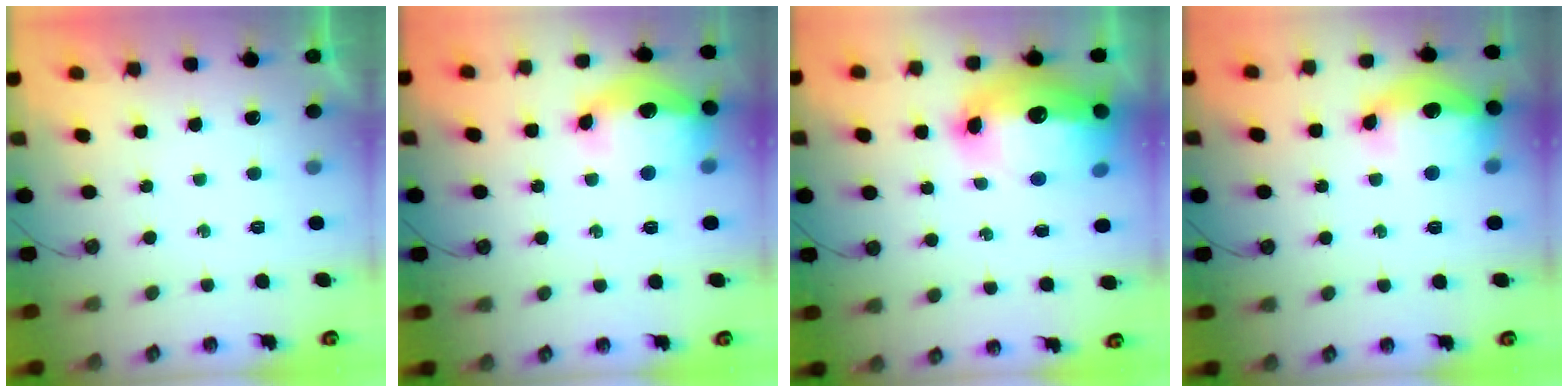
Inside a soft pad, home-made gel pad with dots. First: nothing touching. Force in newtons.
{"total": 16.2, "press": 16.1, "slide": 1.5}
{"total": 22.1, "press": 21.4, "slide": 5.3}
{"total": 16.2, "press": 16.1, "slide": 1.5}